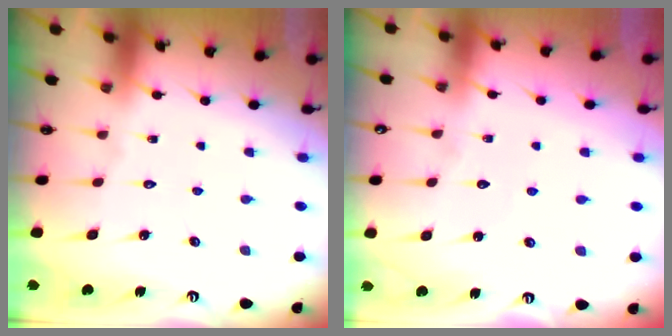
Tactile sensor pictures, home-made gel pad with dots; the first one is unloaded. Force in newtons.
{"total": 3.0, "press": 3.0, "slide": 0.3}